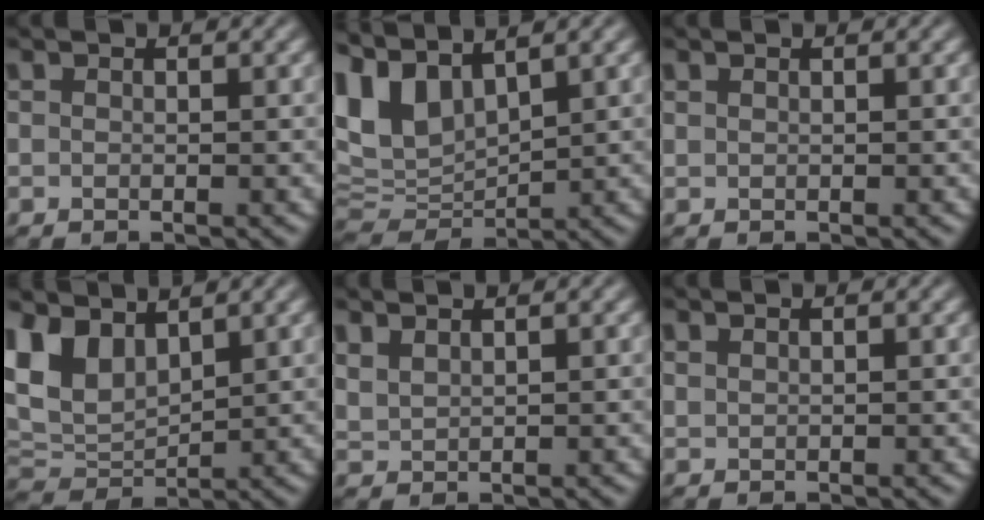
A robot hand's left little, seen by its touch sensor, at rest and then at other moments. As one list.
[{"total": 7.8, "force": [4.2, 4.1, 5.1], "torque": [-0.124, 0.007, 0.083]}, {"total": 0.0}, {"total": 5.9, "force": [3.1, 3.4, 3.7], "torque": [-0.085, 0.000, 0.063]}, {"total": 1.6, "force": [1.4, 0.4, 0.6], "torque": [-0.017, 0.003, 0.034]}, {"total": 0.6, "force": [0.5, 0.2, 0.1], "torque": [-0.003, 0.001, 0.014]}]